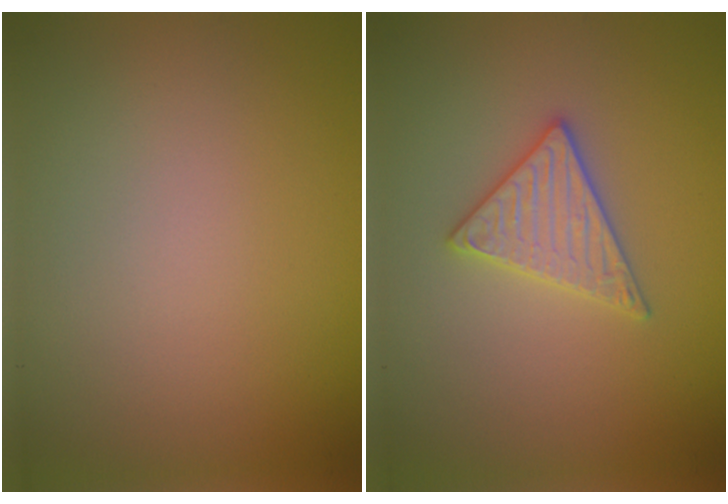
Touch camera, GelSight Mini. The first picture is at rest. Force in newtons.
{"total": 2.9, "press": 2.9, "slide": 0.3}